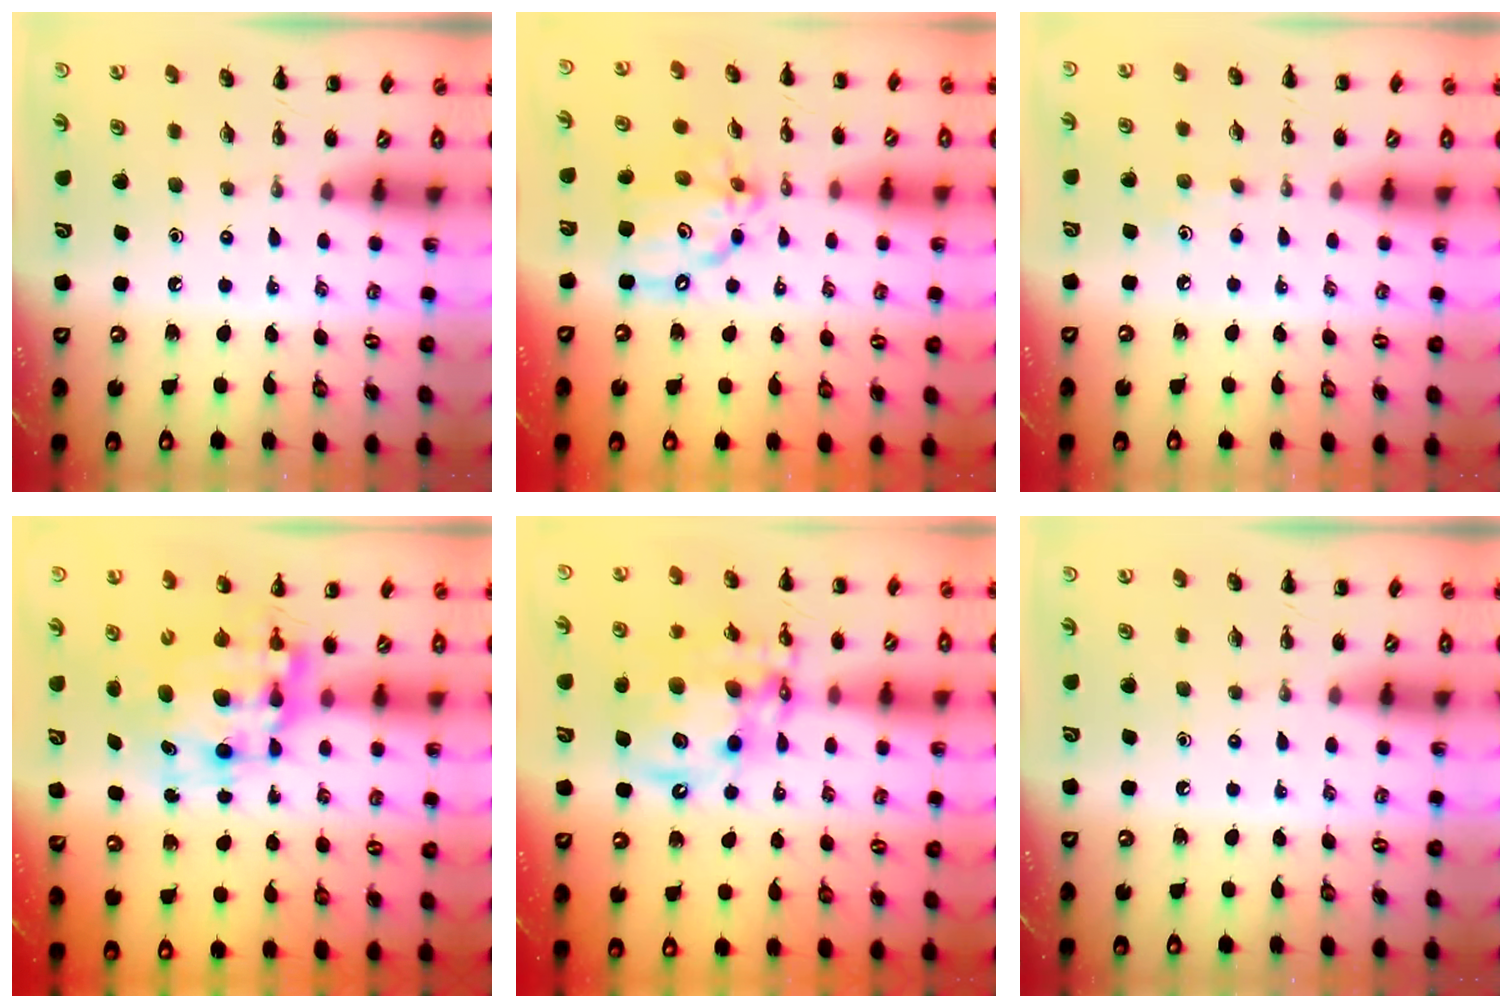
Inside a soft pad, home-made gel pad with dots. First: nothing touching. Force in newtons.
{"total": 13.3, "press": 12.9, "slide": 3.4}
{"total": 3.9, "press": 3.7, "slide": 1.3}
{"total": 10.1, "press": 9.8, "slide": 2.6}
{"total": 16.0, "press": 15.5, "slide": 4.0}
{"total": 0.0}